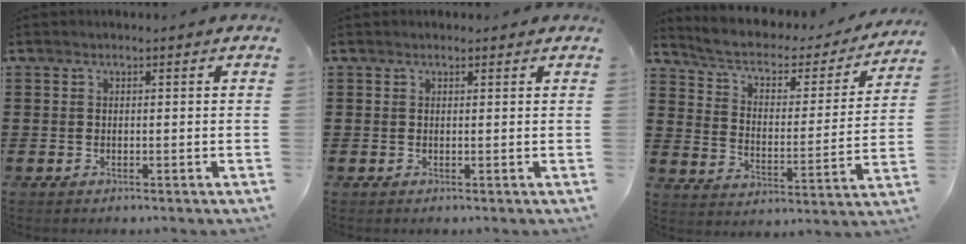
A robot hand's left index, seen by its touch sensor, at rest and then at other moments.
{"total": 0.6, "force": [0.5, 0.3, 0.0], "torque": [-0.003, 0.003, 0.010]}
{"total": 4.5, "force": [3.4, 2.2, 2.0], "torque": [-0.060, -0.023, 0.051]}